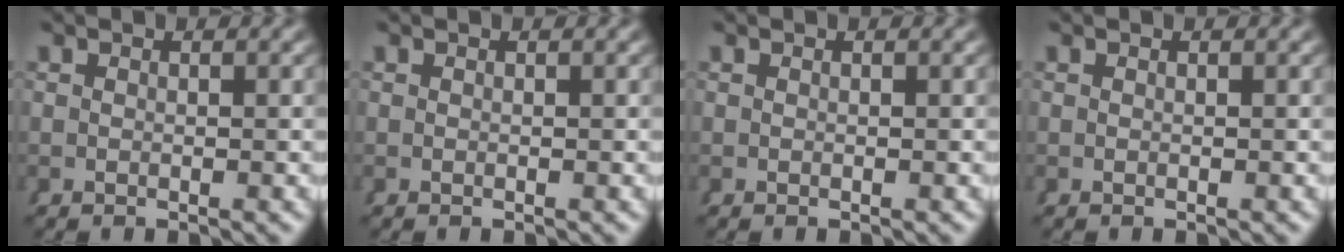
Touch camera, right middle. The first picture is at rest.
{"total": 0.0}
{"total": 0.0}
{"total": 0.0}